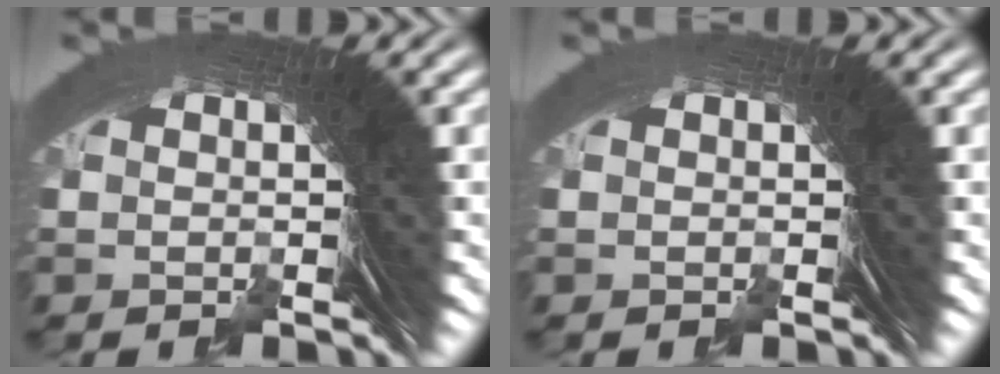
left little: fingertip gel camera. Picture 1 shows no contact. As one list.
[{"total": 0.0}]